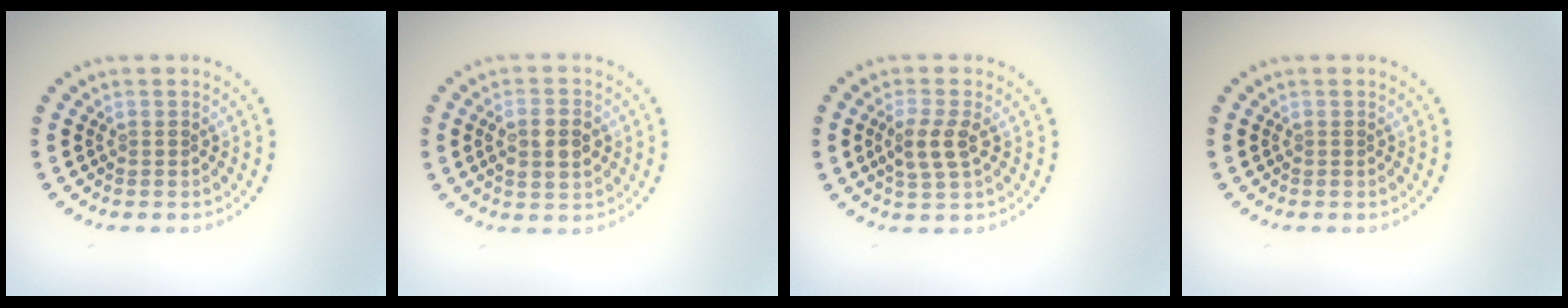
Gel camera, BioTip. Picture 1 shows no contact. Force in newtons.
{"total": 3.3, "press": 3.2, "slide": 0.4}
{"total": 2.7, "press": 2.6, "slide": 0.7}
{"total": 0.0}